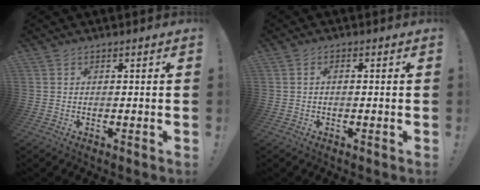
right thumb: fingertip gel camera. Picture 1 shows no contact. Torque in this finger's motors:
{"motor_torque": [-0.02, -0.15, -0.14, 0.40, 0.07]}